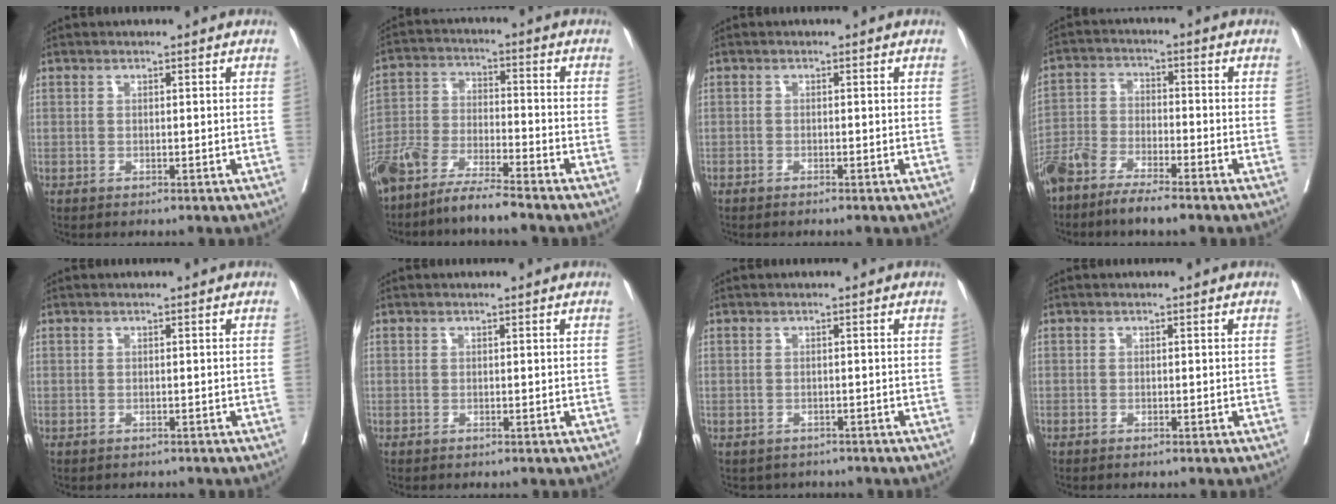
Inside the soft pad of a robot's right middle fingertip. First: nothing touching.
{"total": 9.0, "force": [-7.6, 0.4, 4.7], "torque": [-0.094, -0.016, -0.149]}
{"total": 1.0, "force": [-0.8, 0.0, 0.4], "torque": [-0.009, -0.001, -0.013]}
{"total": 8.5, "force": [-6.7, 1.5, 4.9], "torque": [-0.098, -0.012, -0.128]}
{"total": 1.3, "force": [-1.1, 0.6, 0.2], "torque": [-0.007, 0.000, -0.017]}
{"total": 0.0}
{"total": 3.2, "force": [-2.8, 1.6, 0.1], "torque": [-0.002, 0.005, -0.037]}
{"total": 0.5, "force": [-0.4, 0.0, 0.2], "torque": [-0.008, -0.002, -0.008]}